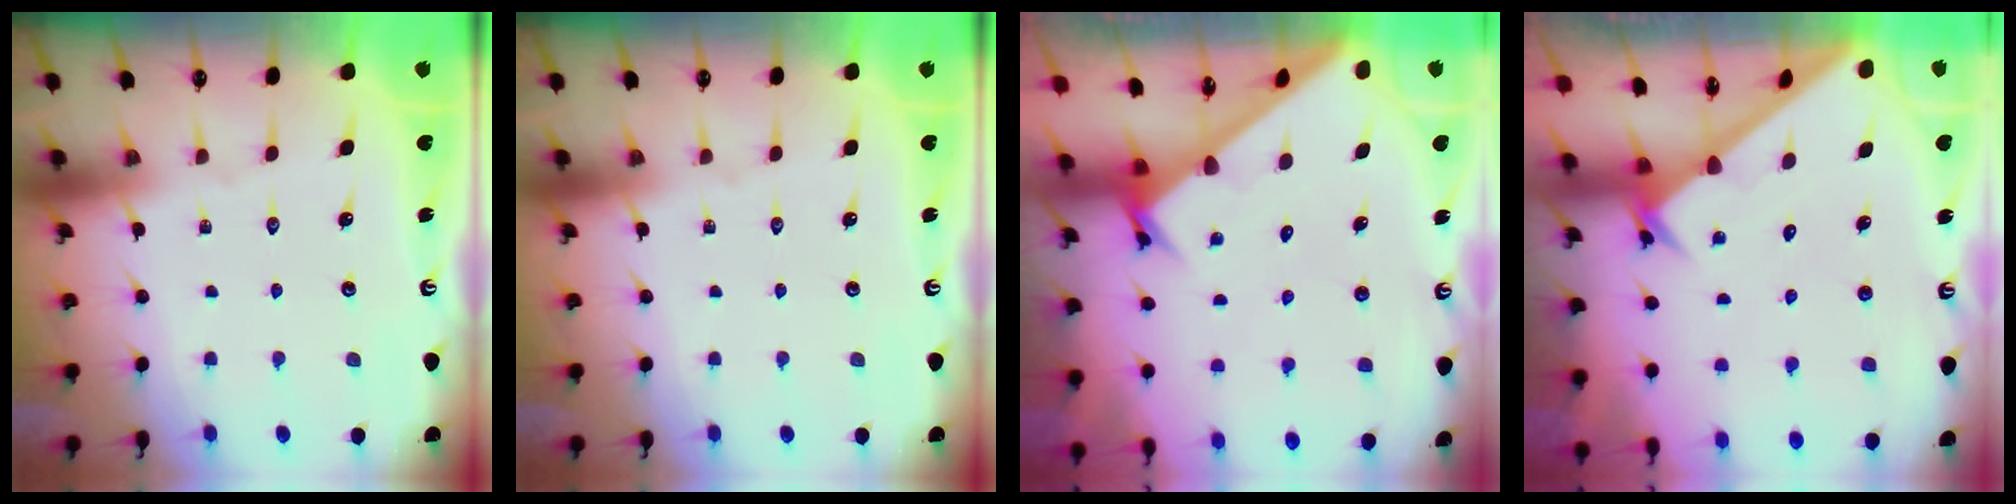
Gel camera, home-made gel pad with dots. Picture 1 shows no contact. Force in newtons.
{"total": 0.0}
{"total": 2.6, "press": 2.6, "slide": 0.3}
{"total": 2.6, "press": 2.6, "slide": 0.2}